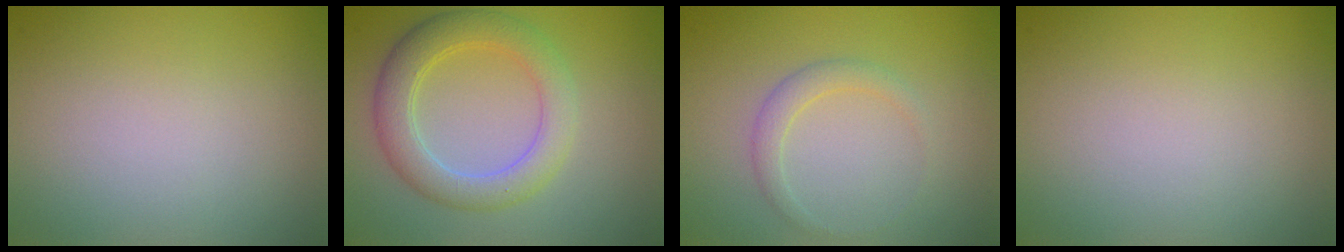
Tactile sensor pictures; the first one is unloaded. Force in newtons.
{"total": 4.6, "press": 4.6, "slide": 0.2}
{"total": 1.5, "press": 1.5, "slide": 0.1}
{"total": 0.0}